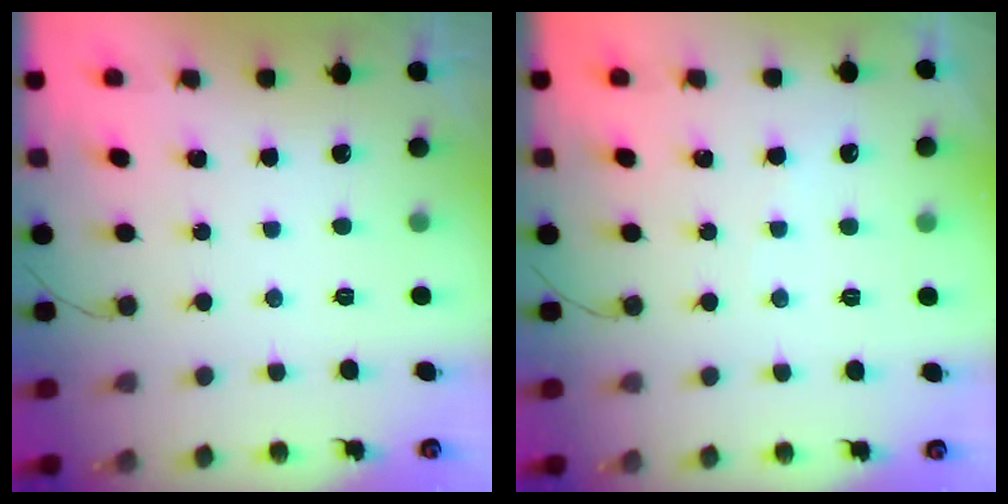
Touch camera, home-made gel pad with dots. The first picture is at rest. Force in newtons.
{"total": 1.8, "press": 1.7, "slide": 0.4}